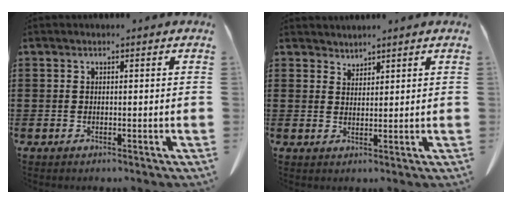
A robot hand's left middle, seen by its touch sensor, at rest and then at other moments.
{"total": 1.7, "force": [1.7, 0.2, -0.3], "torque": [0.000, 0.000, 0.034]}